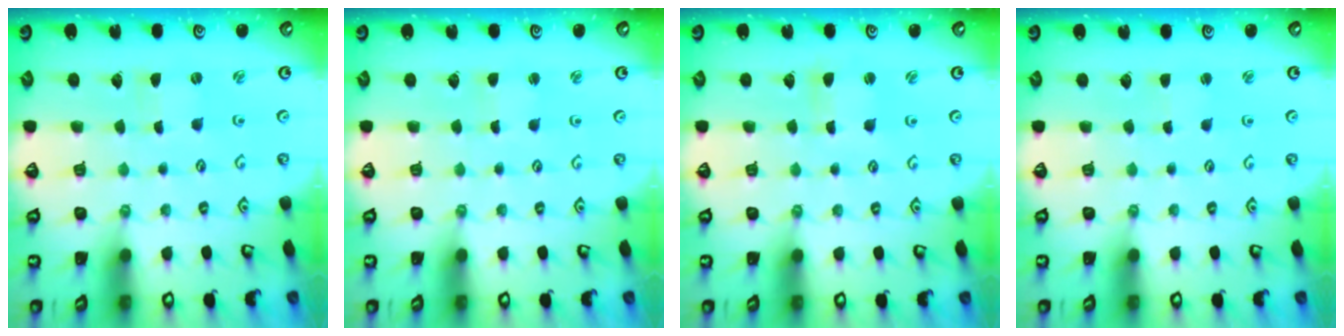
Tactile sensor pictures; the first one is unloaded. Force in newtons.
{"total": 1.9, "press": 1.9, "slide": 0.3}
{"total": 1.2, "press": 1.2, "slide": 0.3}
{"total": 1.9, "press": 1.8, "slide": 0.4}